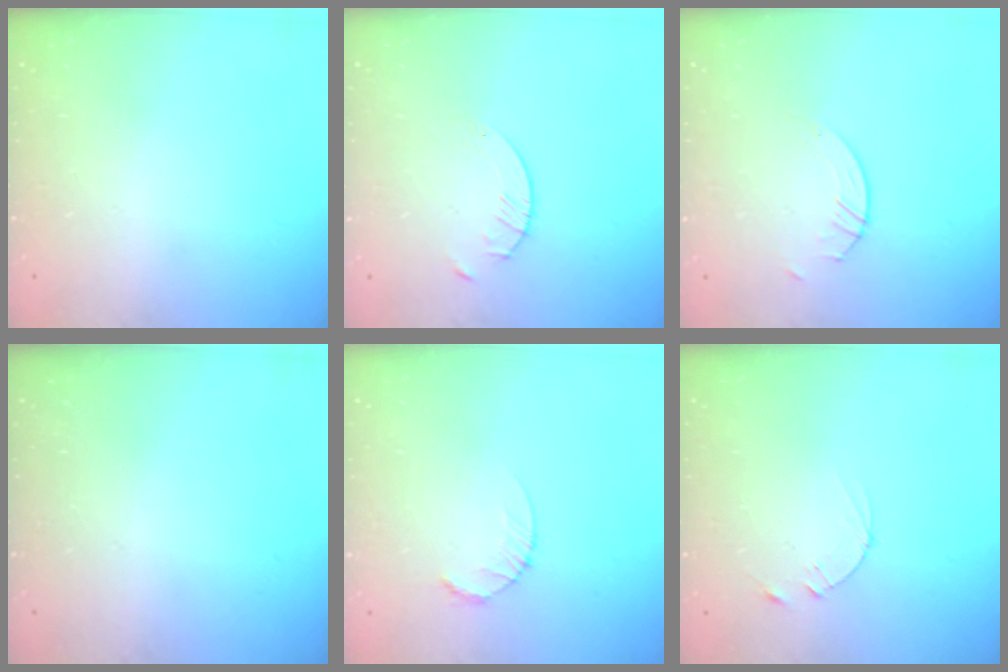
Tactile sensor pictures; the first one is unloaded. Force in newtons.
{"total": 1.6, "press": 1.6, "slide": 0.2}
{"total": 2.6, "press": 2.6, "slide": 0.2}
{"total": 0.0}
{"total": 2.6, "press": 2.6, "slide": 0.4}
{"total": 2.4, "press": 2.3, "slide": 0.2}